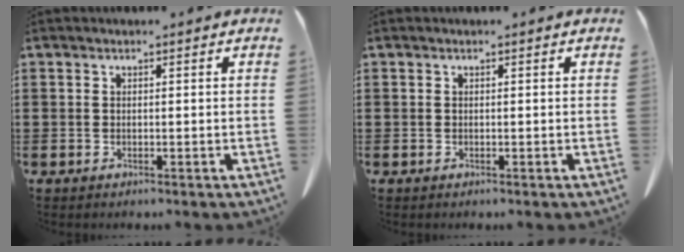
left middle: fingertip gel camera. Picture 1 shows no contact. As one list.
[{"total": 0.0}]